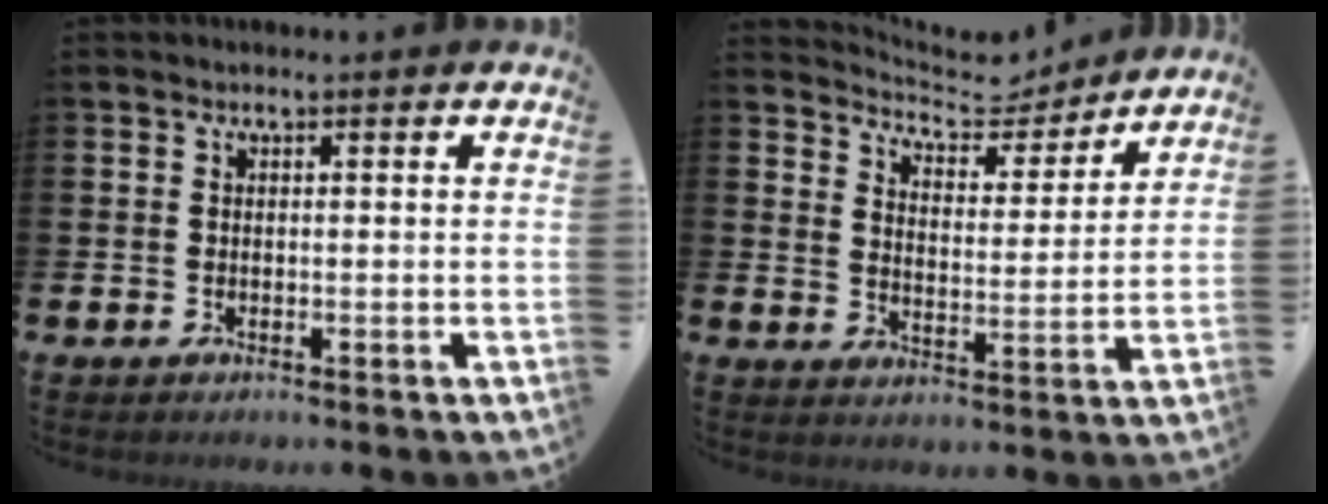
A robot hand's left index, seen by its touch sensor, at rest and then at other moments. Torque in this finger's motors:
{"motor_torque": [0.82, -1.32, 0.05, 0.02]}